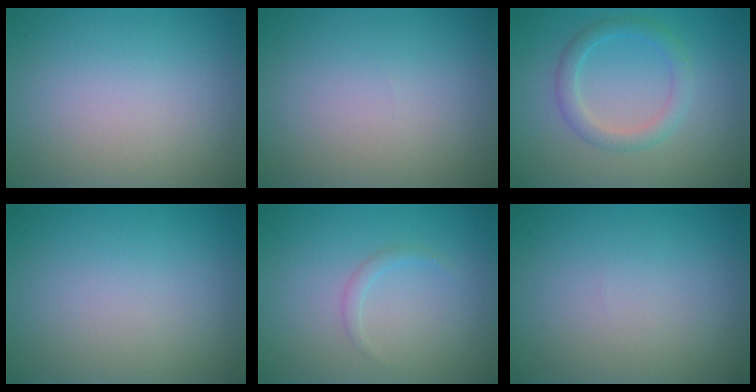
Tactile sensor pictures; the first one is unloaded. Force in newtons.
{"total": 0.0}
{"total": 2.4, "press": 2.3, "slide": 0.1}
{"total": 0.0}
{"total": 0.9, "press": 0.9, "slide": 0.0}
{"total": 0.0}